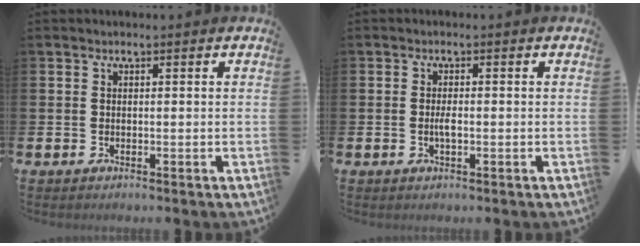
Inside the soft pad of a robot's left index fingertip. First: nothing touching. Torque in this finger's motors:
{"motor_torque": [0.10, 0.09, 0.06, 0.06]}